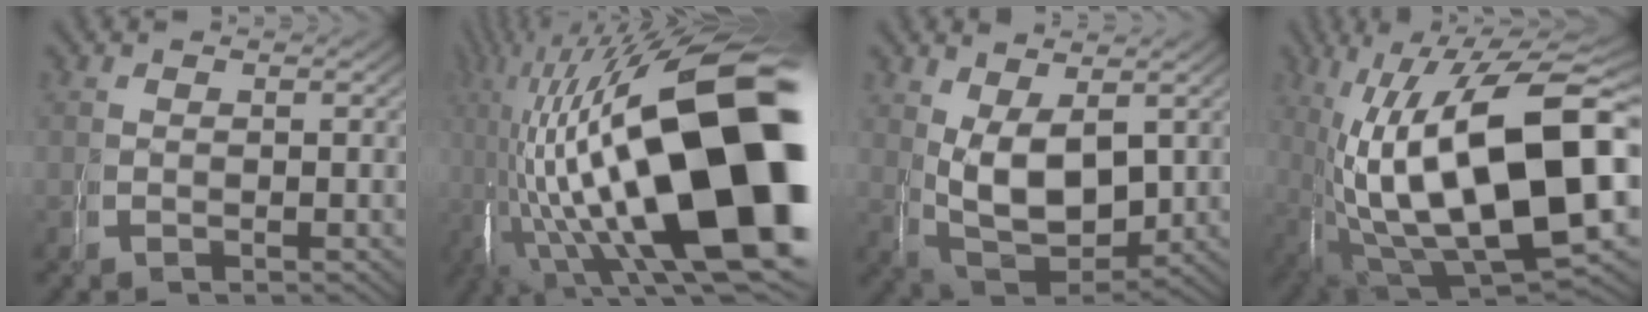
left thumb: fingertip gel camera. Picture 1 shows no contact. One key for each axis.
{"total": 28.2, "fx": -2.8, "fy": 16.2, "fz": 23.0, "tx": -0.414, "ty": -0.103, "tz": 0.016}
{"total": 8.9, "fx": -0.4, "fy": 6.6, "fz": 6.0, "tx": -0.149, "ty": -0.059, "tz": 0.032}
{"total": 22.1, "fx": -3.5, "fy": 14.0, "fz": 16.7, "tx": -0.314, "ty": -0.098, "tz": 0.000}